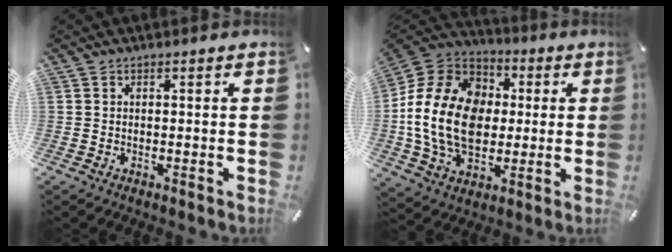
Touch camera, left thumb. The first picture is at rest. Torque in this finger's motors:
{"motor_torque": [1.82, 3.18, 1.15, -0.25, 0.38]}